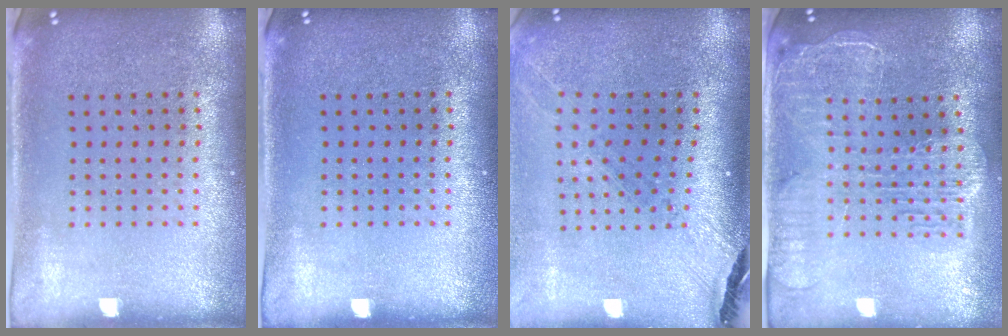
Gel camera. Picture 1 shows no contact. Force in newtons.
{"total": 0.0}
{"total": 1.5, "press": 1.4, "slide": 0.5}
{"total": 2.3, "press": 2.0, "slide": 1.1}